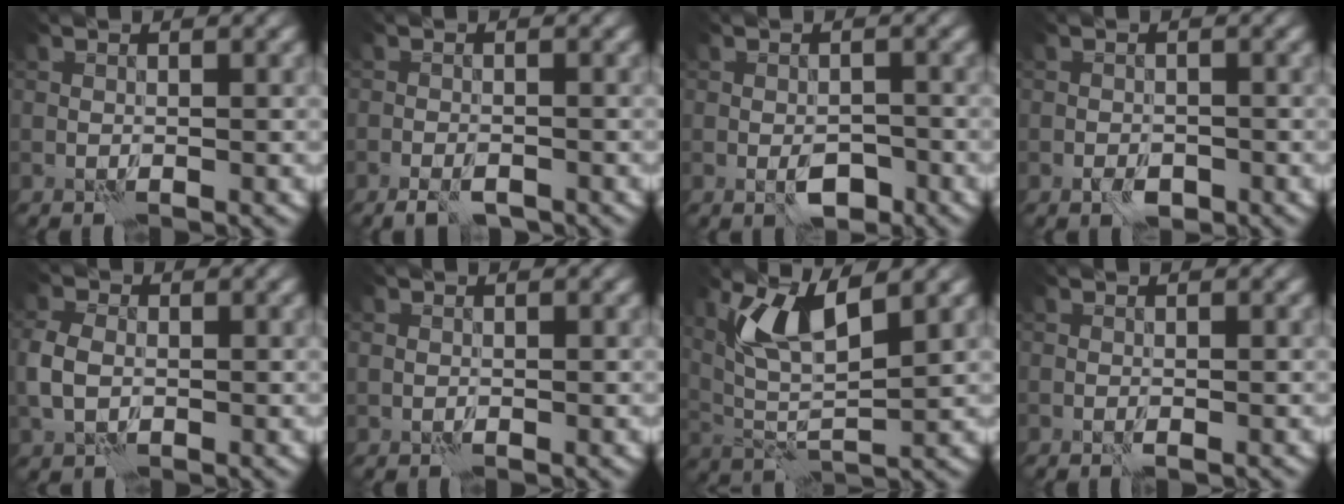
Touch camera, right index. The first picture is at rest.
{"total": 2.6, "force": [-1.9, 1.0, 1.5], "torque": [-0.029, 0.001, -0.033]}
{"total": 2.7, "force": [-1.3, 1.3, 2.0], "torque": [-0.031, 0.001, -0.021]}
{"total": 1.6, "force": [-0.9, 1.0, 0.9], "torque": [-0.016, -0.001, -0.018]}
{"total": 3.3, "force": [-0.4, 2.5, 2.2], "torque": [-0.060, 0.000, -0.014]}
{"total": 0.8, "force": [0.1, 0.7, 0.2], "torque": [-0.002, -0.004, 0.001]}
{"total": 6.0, "force": [3.0, 1.8, 4.8], "torque": [-0.108, -0.009, 0.060]}
{"total": 0.6, "force": [-0.4, 0.1, 0.5], "torque": [-0.009, -0.002, -0.006]}